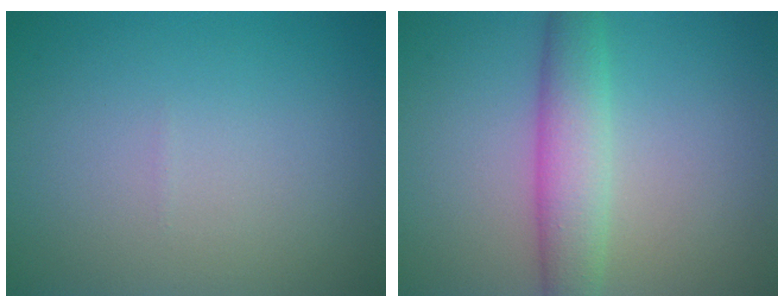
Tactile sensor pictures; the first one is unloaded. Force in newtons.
{"total": 4.6, "press": 4.6, "slide": 0.1}